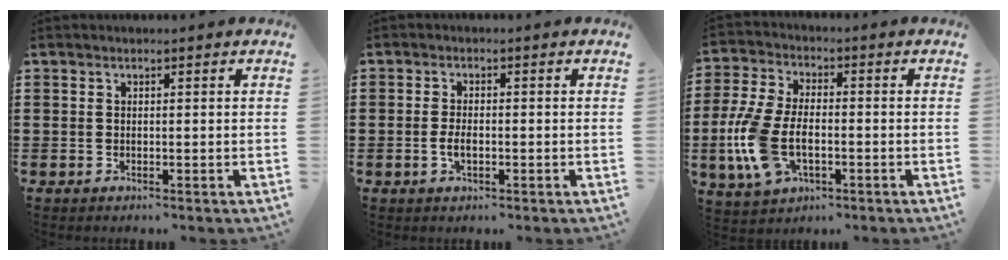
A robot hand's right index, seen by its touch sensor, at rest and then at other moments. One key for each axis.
{"total": 2.4, "fx": -0.6, "fy": 1.1, "fz": 2.1, "tx": -0.048, "ty": -0.002, "tz": -0.012}
{"total": 10.3, "fx": -2.6, "fy": 5.6, "fz": 8.3, "tx": -0.209, "ty": -0.011, "tz": -0.052}